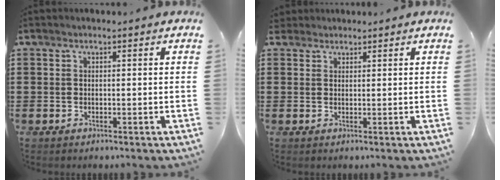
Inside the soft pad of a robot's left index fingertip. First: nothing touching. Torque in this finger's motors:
{"motor_torque": [0.12, -0.12, 0.00, -0.02]}